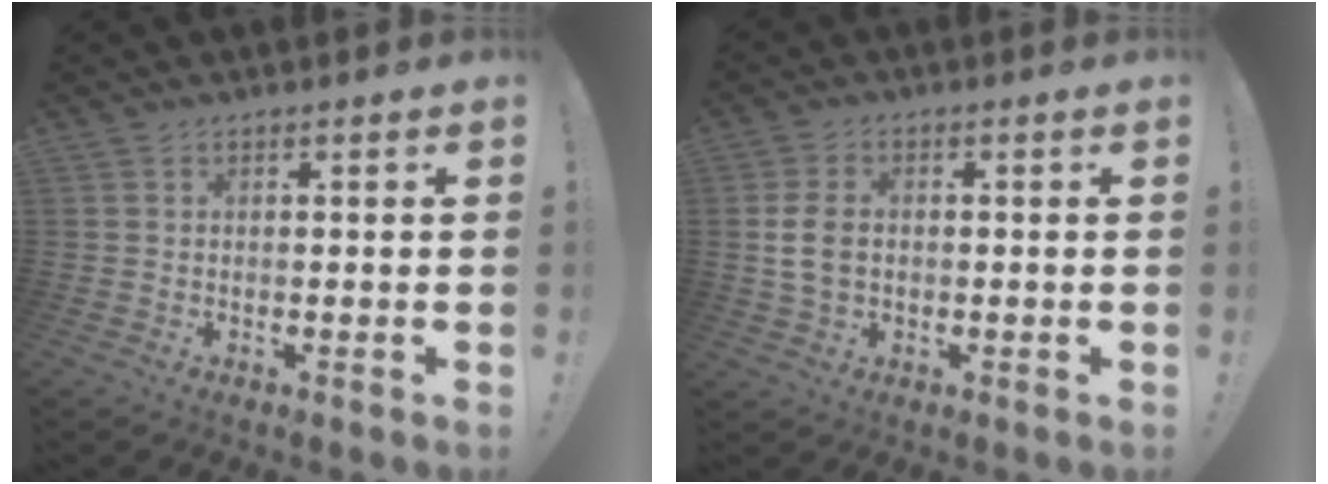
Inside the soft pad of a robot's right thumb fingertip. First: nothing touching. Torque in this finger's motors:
{"motor_torque": [-0.26, 0.23, 0.20, -0.14, 0.09]}